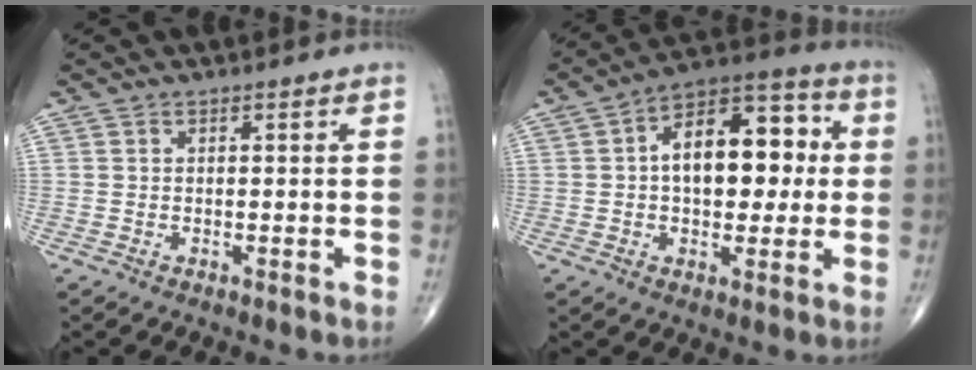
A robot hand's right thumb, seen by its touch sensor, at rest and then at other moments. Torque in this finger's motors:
{"motor_torque": [-0.31, 1.13, 0.31, 0.07, 0.18]}